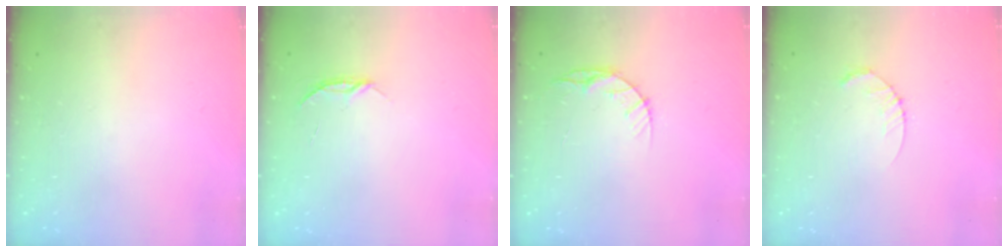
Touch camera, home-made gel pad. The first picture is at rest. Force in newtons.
{"total": 3.6, "press": 3.6, "slide": 0.5}
{"total": 6.1, "press": 6.0, "slide": 0.6}
{"total": 2.6, "press": 2.6, "slide": 0.4}